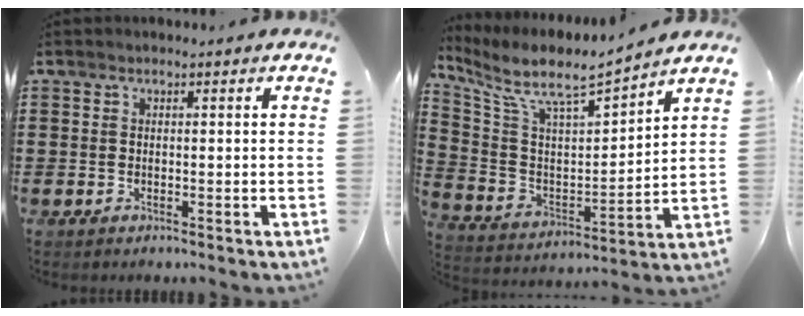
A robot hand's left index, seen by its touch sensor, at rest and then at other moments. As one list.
[{"total": 7.0, "force": [5.9, 1.5, 3.4], "torque": [-0.096, -0.044, 0.095]}]